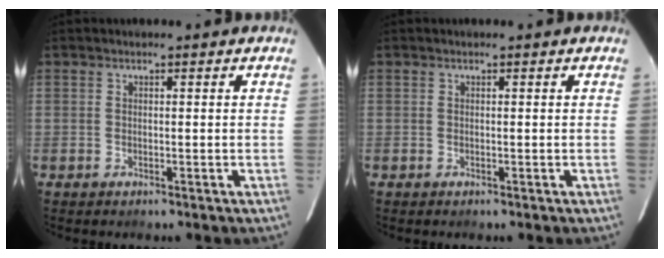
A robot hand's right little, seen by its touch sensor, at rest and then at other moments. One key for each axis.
{"total": 0.0}